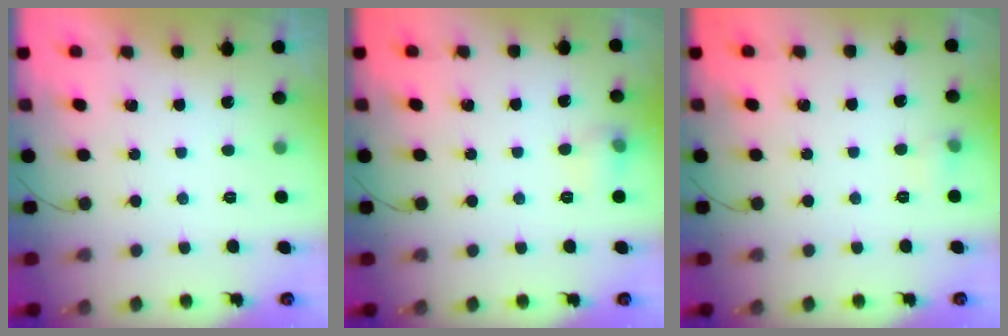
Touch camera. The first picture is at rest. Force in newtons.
{"total": 6.3, "press": 6.1, "slide": 1.4}
{"total": 4.0, "press": 3.8, "slide": 1.0}